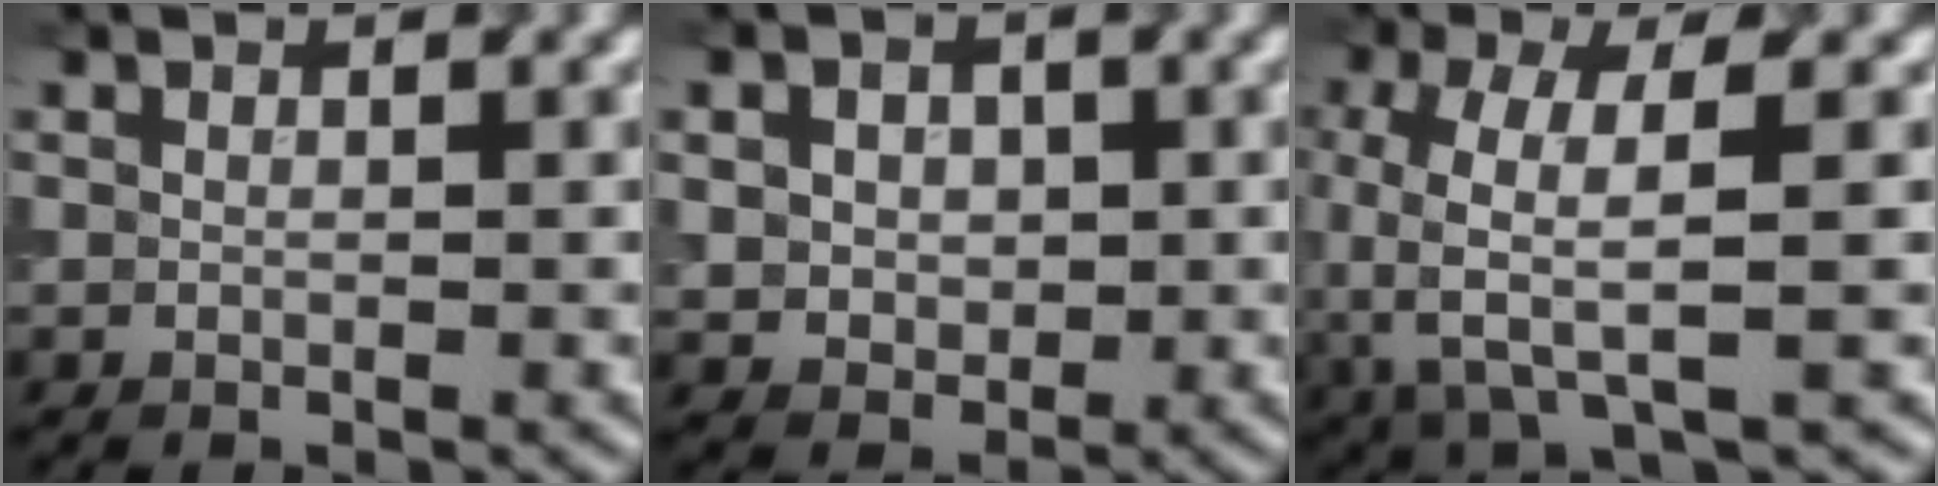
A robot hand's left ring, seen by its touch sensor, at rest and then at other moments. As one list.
[{"total": 3.9, "force": [0.6, 3.2, 2.2], "torque": [-0.043, 0.007, -0.003]}, {"total": 6.5, "force": [-0.7, 2.1, 6.1], "torque": [-0.139, -0.003, -0.013]}]